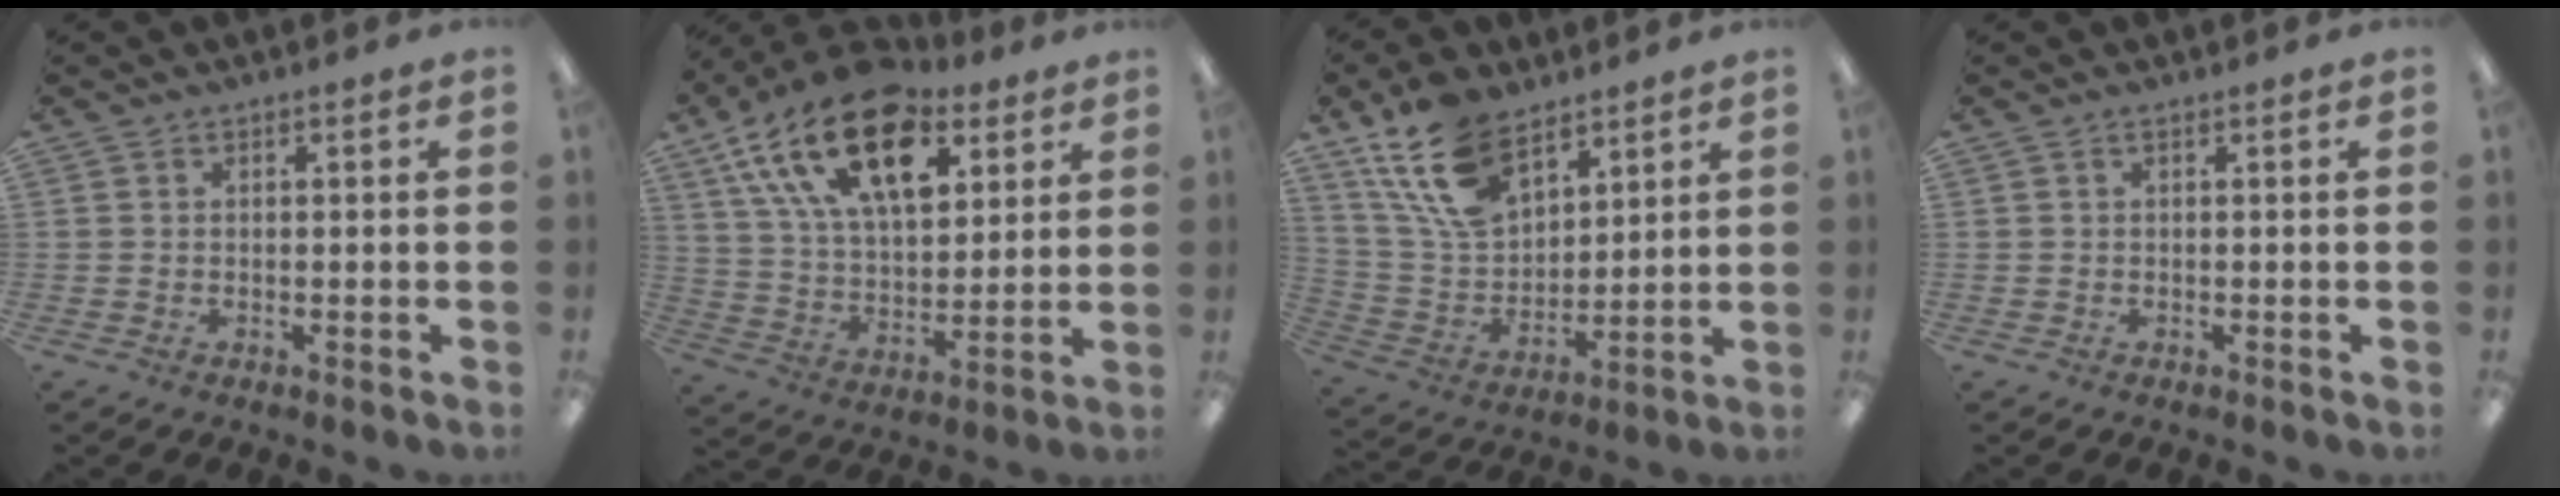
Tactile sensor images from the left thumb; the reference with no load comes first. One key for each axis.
{"total": 22.2, "fx": 11.8, "fy": 12.0, "fz": 14.5, "tx": -0.254, "ty": -0.048, "tz": 0.207}
{"total": 16.9, "fx": 10.5, "fy": 9.5, "fz": 9.2, "tx": -0.190, "ty": -0.035, "tz": 0.198}
{"total": 0.0}